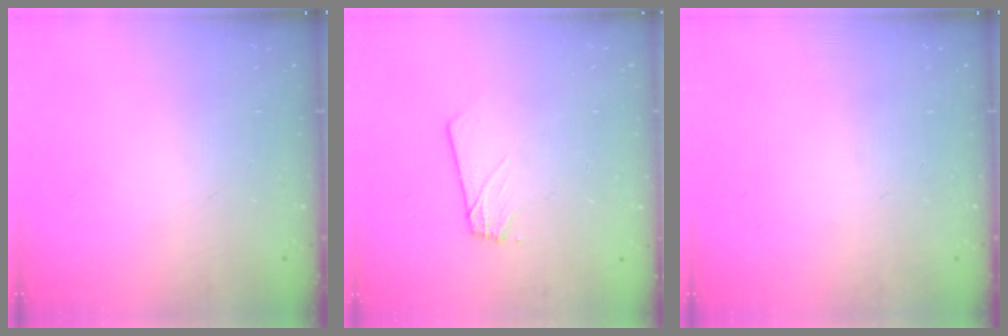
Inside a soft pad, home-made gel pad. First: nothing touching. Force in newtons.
{"total": 2.9, "press": 2.8, "slide": 0.3}
{"total": 0.0}